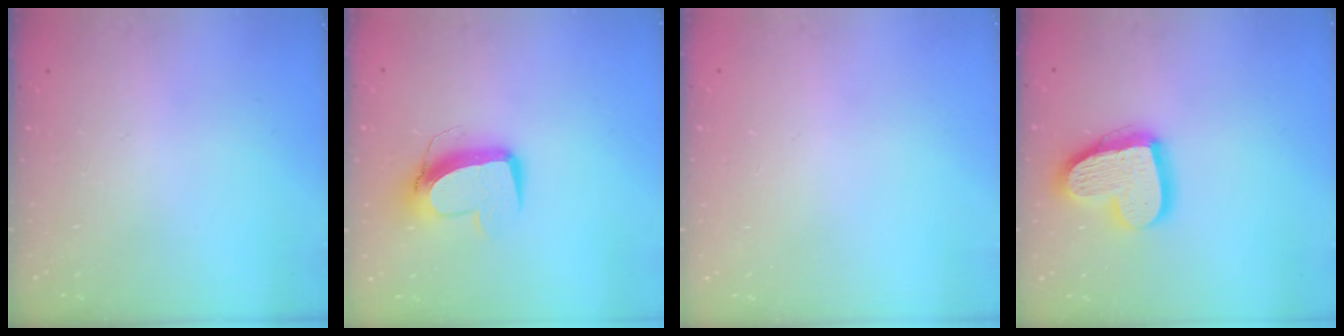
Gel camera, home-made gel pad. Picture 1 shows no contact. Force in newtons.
{"total": 11.1, "press": 11.0, "slide": 1.4}
{"total": 0.0}
{"total": 17.8, "press": 17.7, "slide": 1.9}